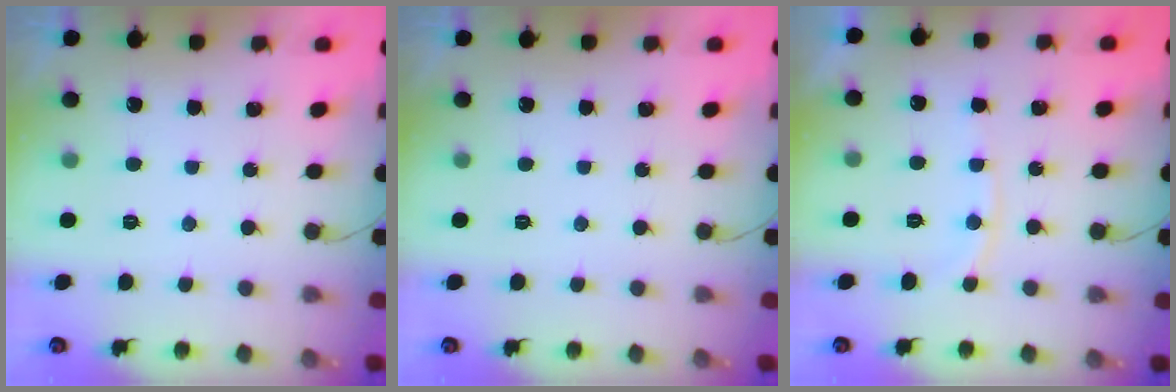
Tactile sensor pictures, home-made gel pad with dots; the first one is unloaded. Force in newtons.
{"total": 0.0}
{"total": 7.0, "press": 6.9, "slide": 1.0}